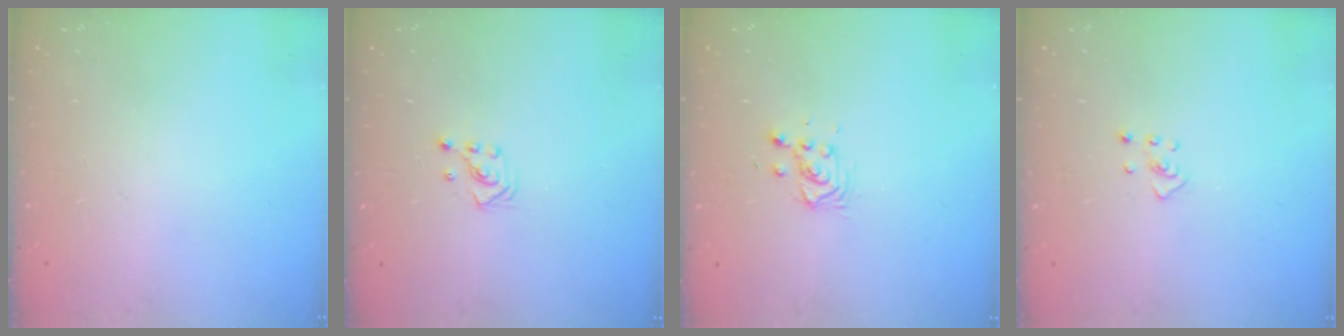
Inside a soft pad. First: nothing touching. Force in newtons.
{"total": 2.8, "press": 2.8, "slide": 0.3}
{"total": 3.6, "press": 3.6, "slide": 0.1}
{"total": 2.4, "press": 2.3, "slide": 0.4}